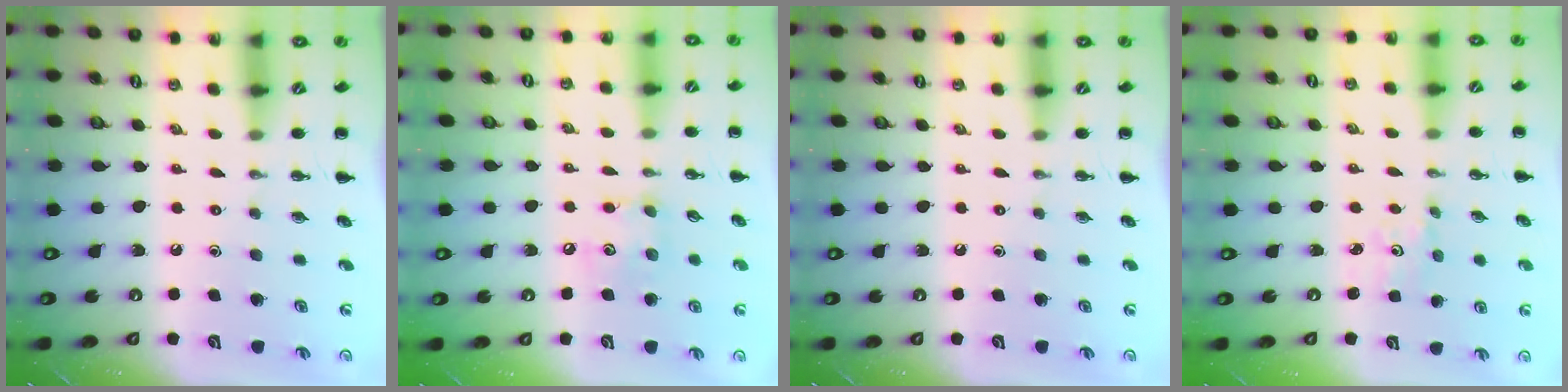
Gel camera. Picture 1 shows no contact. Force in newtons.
{"total": 6.4, "press": 6.4, "slide": 0.6}
{"total": 0.0}
{"total": 1.6, "press": 1.6, "slide": 0.4}